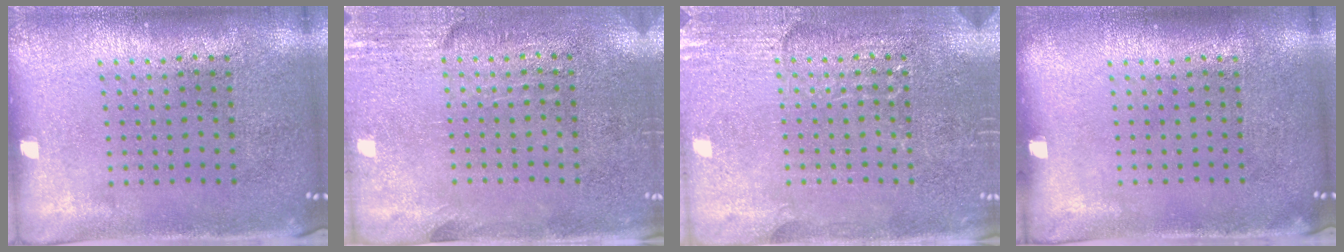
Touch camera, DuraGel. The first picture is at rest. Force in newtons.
{"total": 2.8, "press": 2.4, "slide": 1.5}
{"total": 2.9, "press": 2.9, "slide": 0.4}
{"total": 0.0}